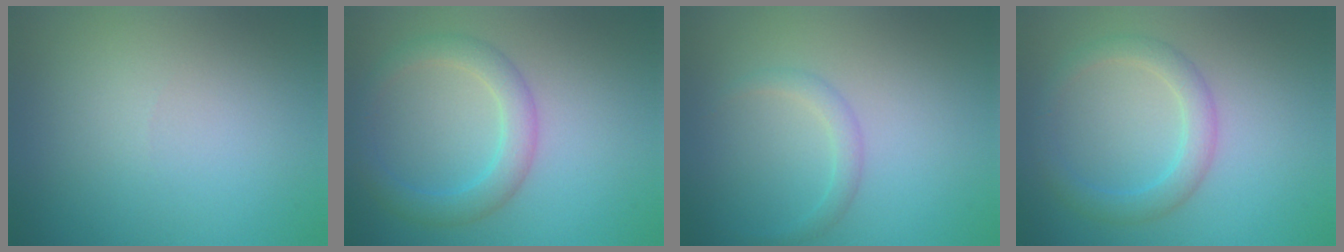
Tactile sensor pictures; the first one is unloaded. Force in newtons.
{"total": 3.4, "press": 3.3, "slide": 0.3}
{"total": 1.4, "press": 1.3, "slide": 0.1}
{"total": 2.8, "press": 2.8, "slide": 0.1}